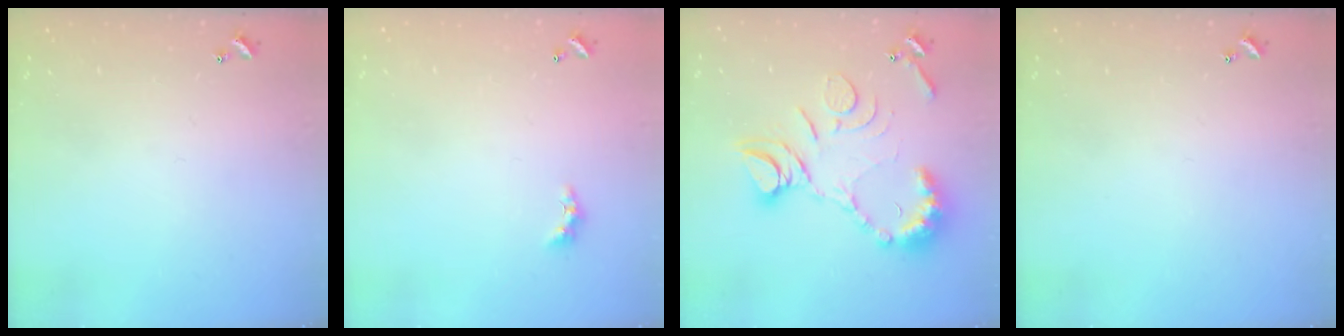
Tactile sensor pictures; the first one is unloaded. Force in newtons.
{"total": 1.3, "press": 1.2, "slide": 0.6}
{"total": 15.3, "press": 15.2, "slide": 1.6}
{"total": 0.0}